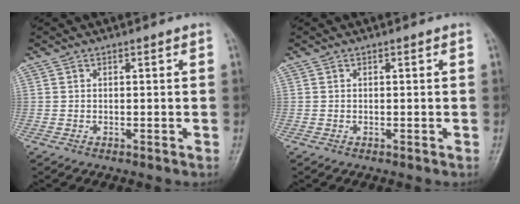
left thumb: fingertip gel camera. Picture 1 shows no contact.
{"total": 0.0}